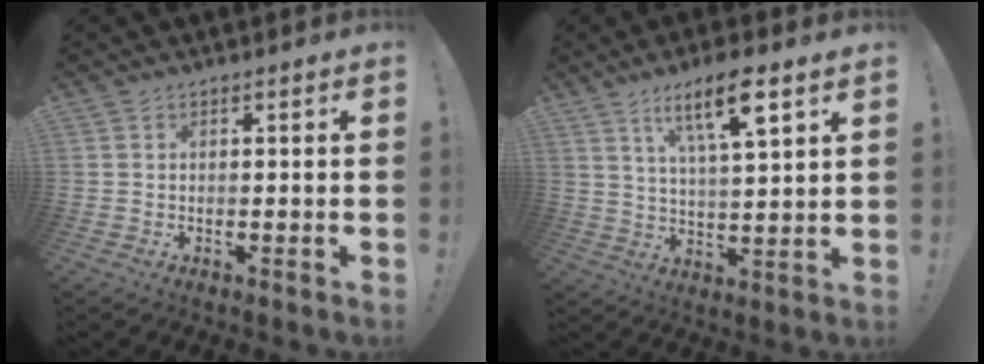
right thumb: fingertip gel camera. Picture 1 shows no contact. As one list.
[{"total": 12.7, "force": [7.0, 2.6, 10.2], "torque": [-0.171, -0.026, 0.111]}]